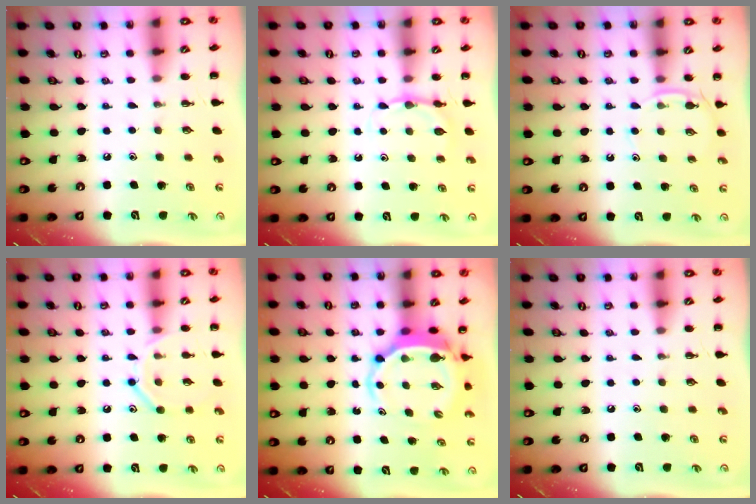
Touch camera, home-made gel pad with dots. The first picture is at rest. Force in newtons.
{"total": 4.4, "press": 4.1, "slide": 1.6}
{"total": 4.9, "press": 4.8, "slide": 1.2}
{"total": 10.3, "press": 10.3, "slide": 1.0}
{"total": 5.1, "press": 4.9, "slide": 1.2}
{"total": 0.0}